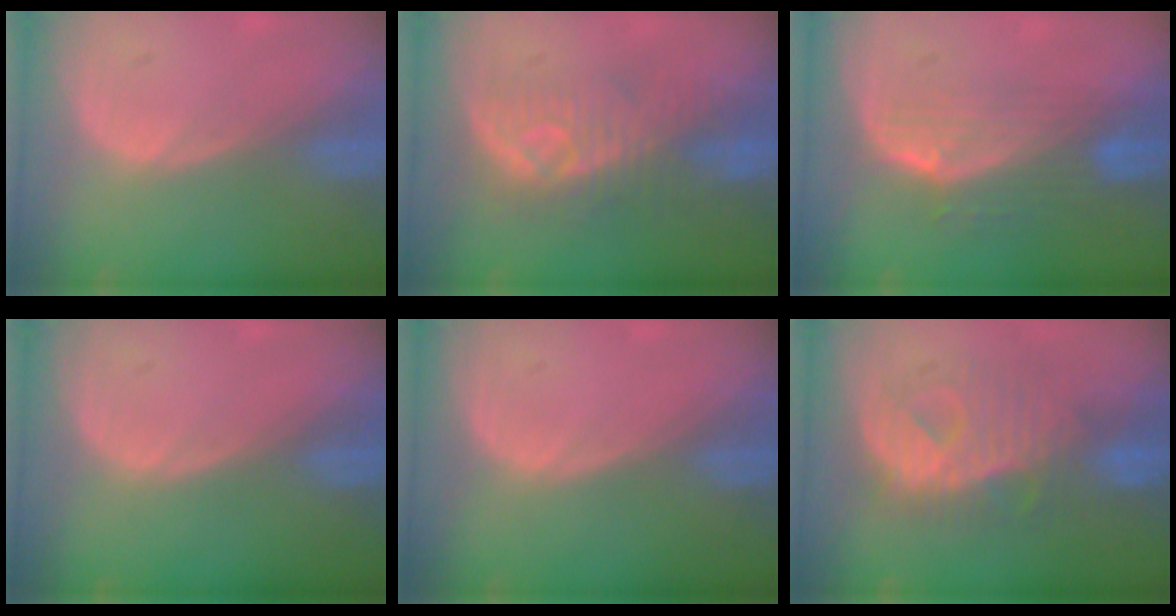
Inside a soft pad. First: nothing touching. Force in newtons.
{"total": 8.0, "press": 7.9, "slide": 1.7}
{"total": 7.3, "press": 6.5, "slide": 3.3}
{"total": 0.0}
{"total": 0.0}
{"total": 9.5, "press": 9.5, "slide": 0.5}